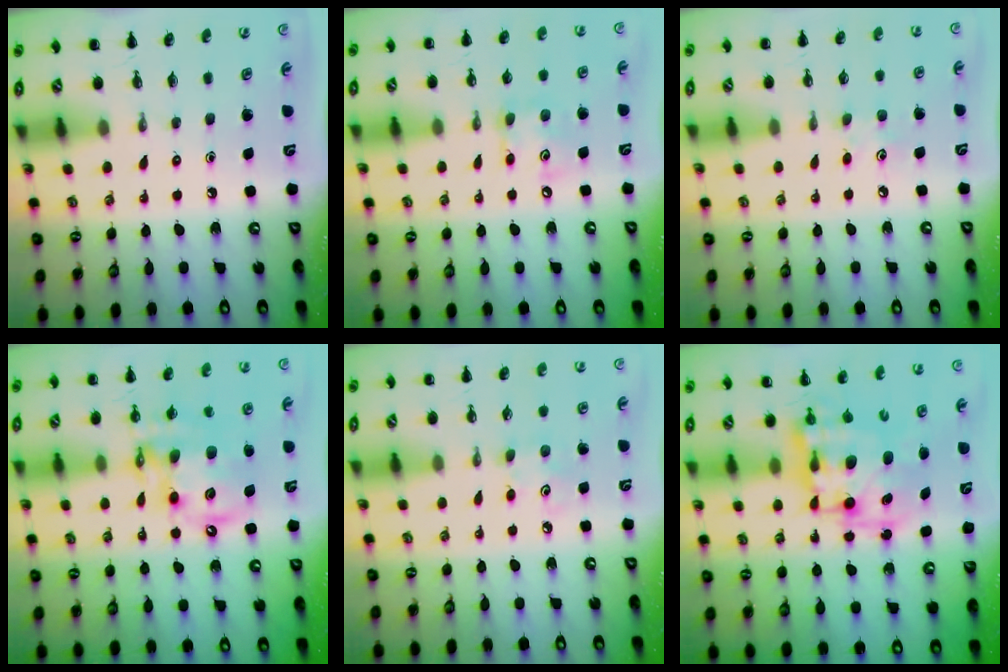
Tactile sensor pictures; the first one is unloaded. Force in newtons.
{"total": 6.5, "press": 6.5, "slide": 1.1}
{"total": 6.2, "press": 6.0, "slide": 1.7}
{"total": 14.2, "press": 13.7, "slide": 3.8}
{"total": 3.6, "press": 3.5, "slide": 1.0}
{"total": 12.2, "press": 11.8, "slide": 3.0}